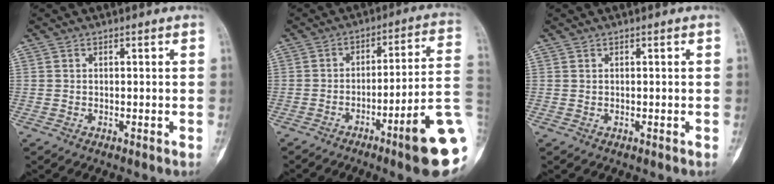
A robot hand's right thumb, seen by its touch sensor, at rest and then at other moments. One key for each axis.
{"total": 15.9, "fx": -6.1, "fy": 1.2, "fz": 14.7, "tx": -0.155, "ty": 0.034, "tz": -0.087}
{"total": 0.0}